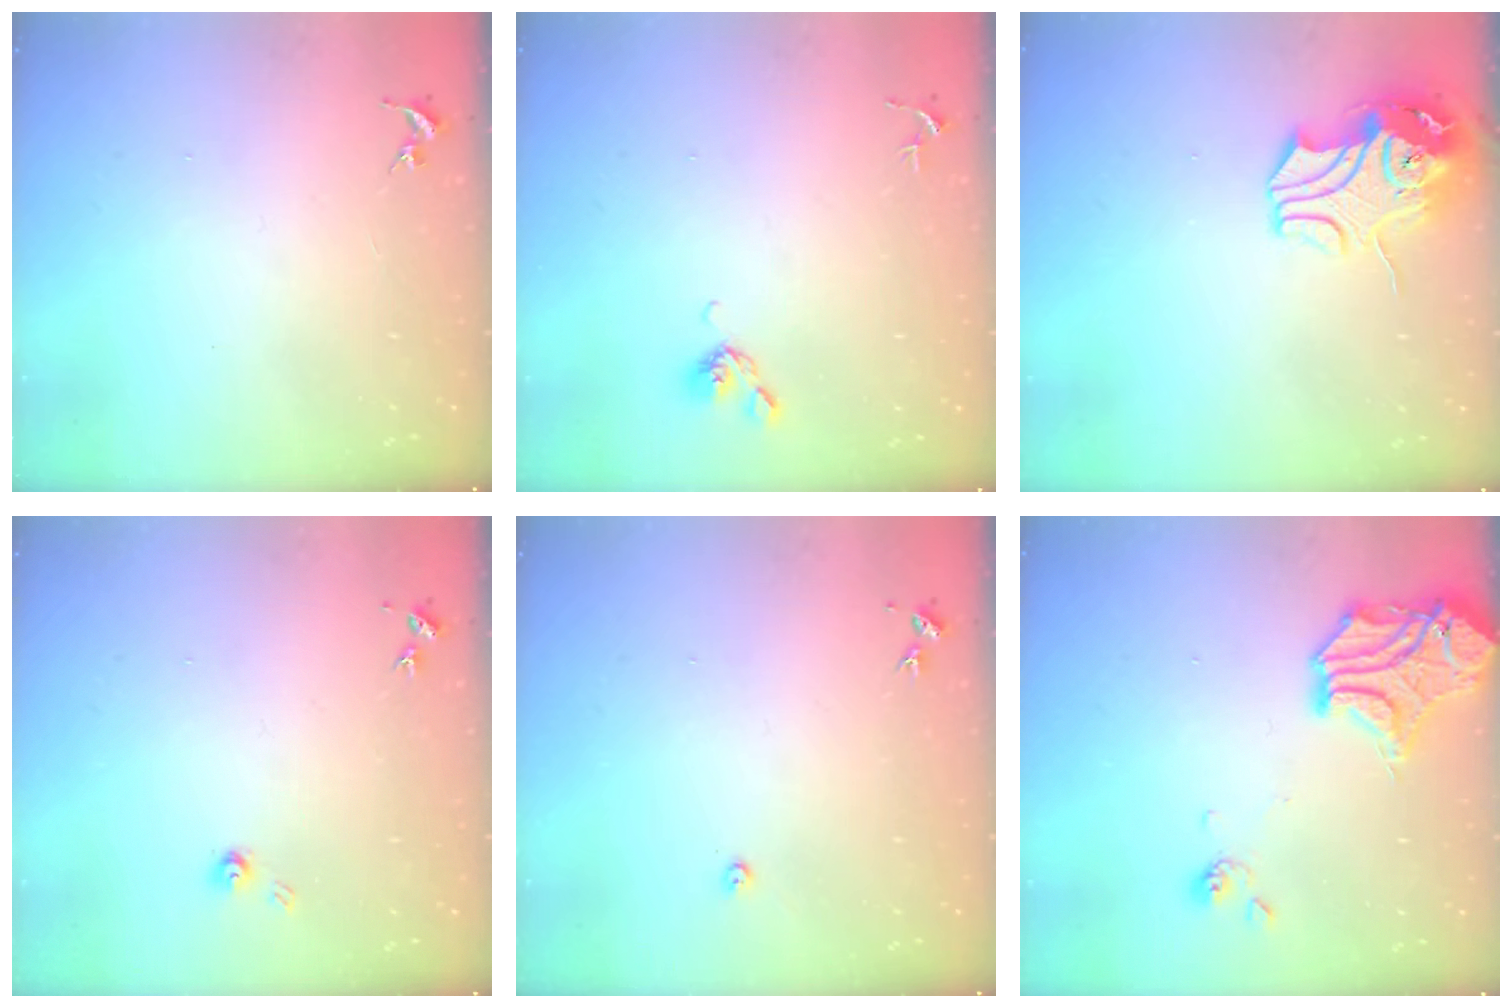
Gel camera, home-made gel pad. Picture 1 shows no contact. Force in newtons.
{"total": 4.4, "press": 4.3, "slide": 0.9}
{"total": 12.0, "press": 11.8, "slide": 2.0}
{"total": 3.8, "press": 3.7, "slide": 0.2}
{"total": 2.2, "press": 2.2, "slide": 0.3}
{"total": 16.4, "press": 16.1, "slide": 3.1}